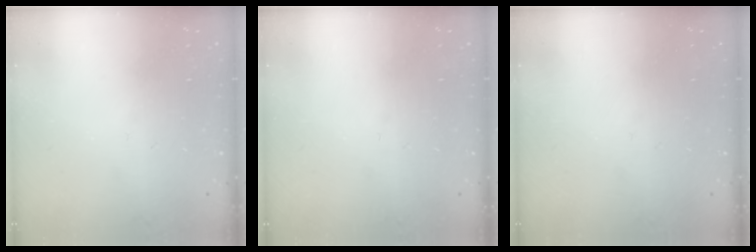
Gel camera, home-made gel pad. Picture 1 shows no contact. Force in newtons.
{"total": 0.0}
{"total": 0.0}